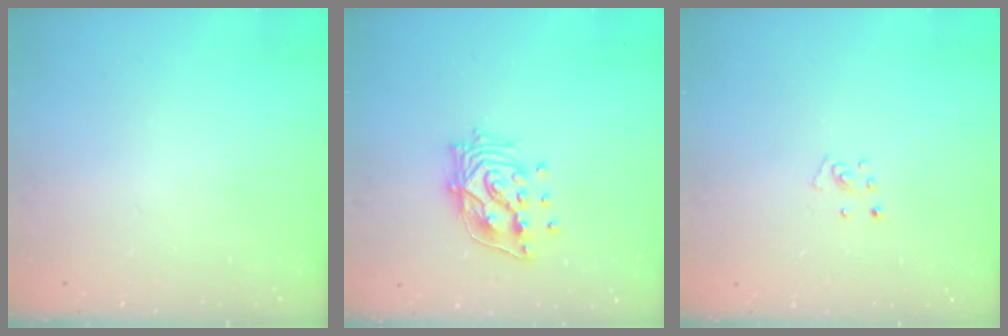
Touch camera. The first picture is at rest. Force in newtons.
{"total": 13.2, "press": 13.2, "slide": 1.3}
{"total": 3.7, "press": 3.7, "slide": 0.3}